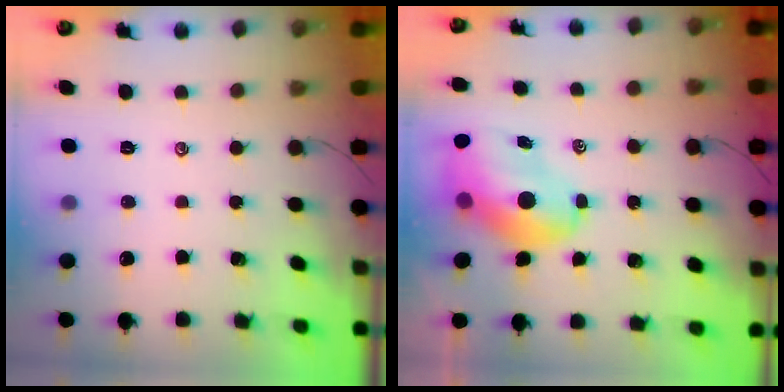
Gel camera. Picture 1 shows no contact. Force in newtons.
{"total": 9.4, "press": 9.1, "slide": 2.6}